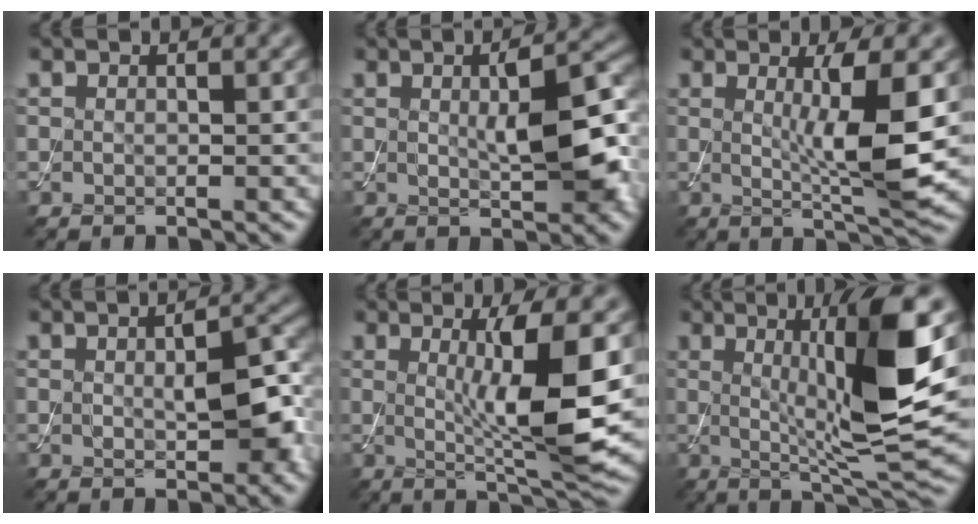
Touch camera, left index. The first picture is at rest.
{"total": 6.5, "force": [0.5, 2.0, 6.2], "torque": [-0.093, 0.005, 0.008]}
{"total": 6.1, "force": [0.5, 0.9, 6.0], "torque": [-0.098, -0.013, 0.013]}
{"total": 5.2, "force": [0.0, 2.4, 4.7], "torque": [-0.072, 0.000, 0.004]}
{"total": 7.6, "force": [0.6, 1.2, 7.5], "torque": [-0.120, -0.014, 0.018]}
{"total": 10.8, "force": [1.5, 1.8, 10.6], "torque": [-0.158, -0.009, 0.034]}